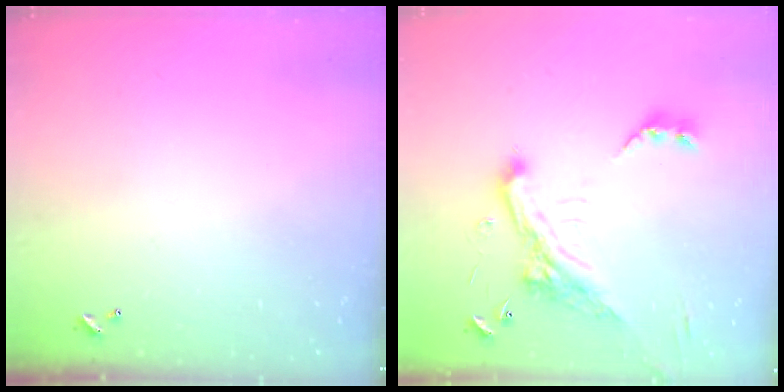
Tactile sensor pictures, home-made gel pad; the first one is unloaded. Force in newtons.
{"total": 7.7, "press": 7.5, "slide": 2.0}